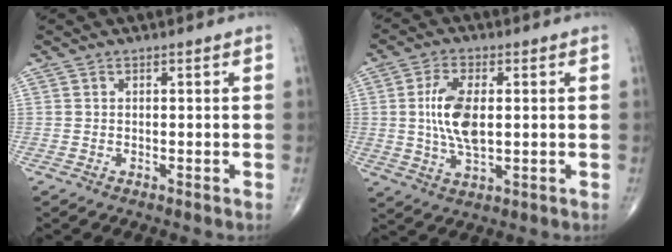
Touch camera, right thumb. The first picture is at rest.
{"total": 9.4, "force": [0.8, 4.4, 8.2], "torque": [-0.165, -0.006, 0.018]}